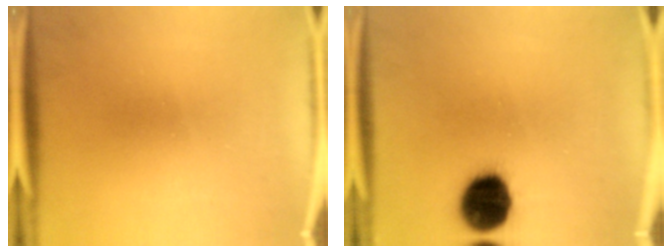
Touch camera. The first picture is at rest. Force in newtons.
{"total": 13.9}